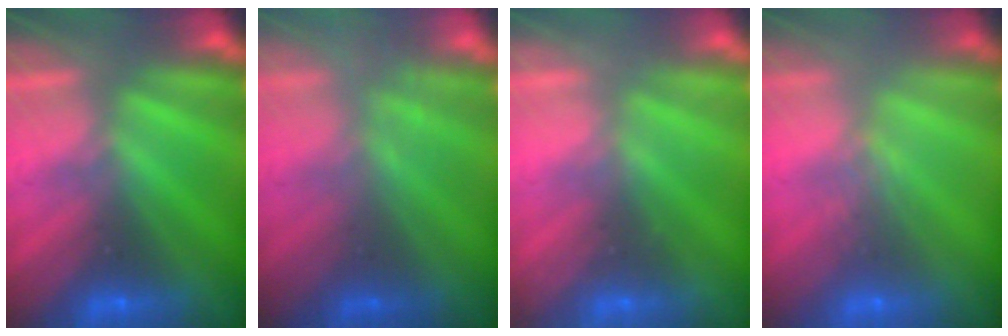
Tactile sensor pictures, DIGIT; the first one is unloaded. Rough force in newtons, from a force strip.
{"total": 2.4}
{"total": 2.3}
{"total": 2.4}